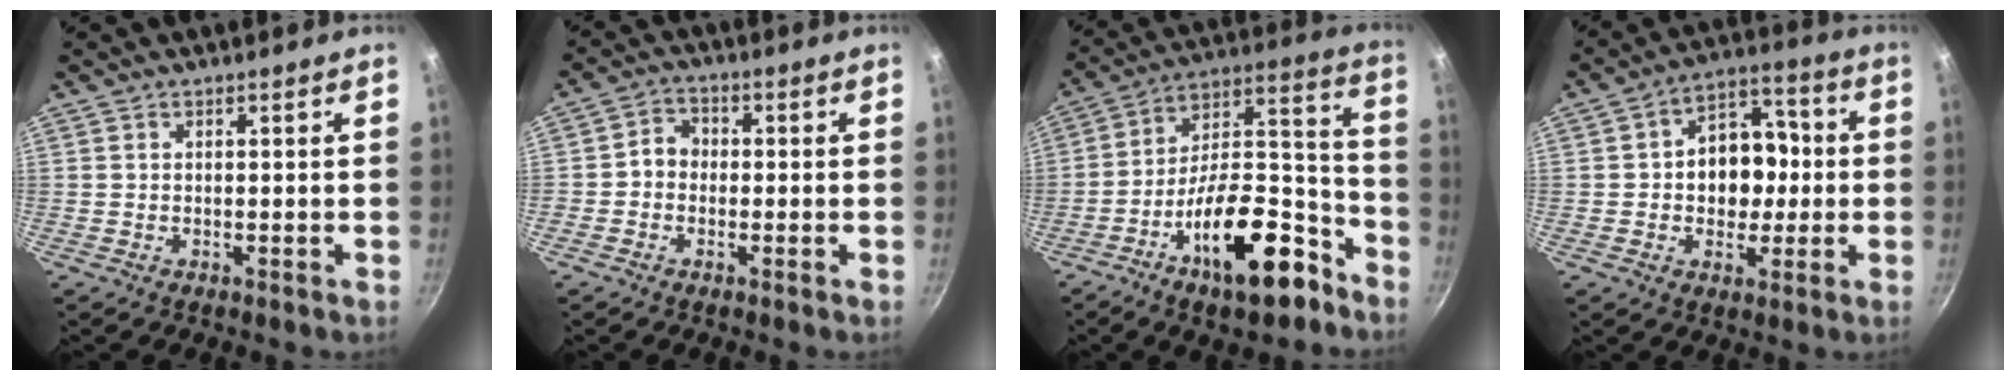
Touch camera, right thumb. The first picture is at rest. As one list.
[{"total": 3.9, "force": [-0.6, 3.4, 1.8], "torque": [-0.007, 0.014, -0.022]}, {"total": 21.8, "force": [-12.1, 9.1, 15.7], "torque": [-0.196, 0.102, -0.193]}, {"total": 12.7, "force": [-0.2, 9.6, 8.3], "torque": [-0.070, 0.024, -0.013]}]